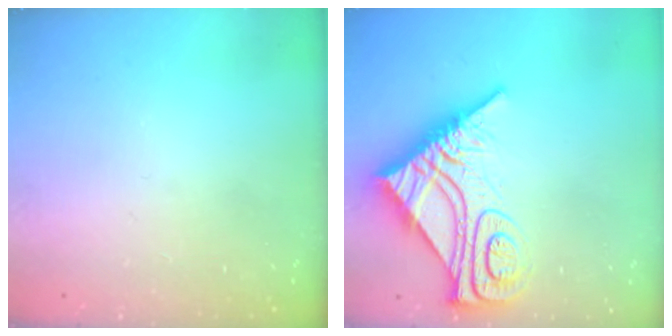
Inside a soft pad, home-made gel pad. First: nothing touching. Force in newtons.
{"total": 15.3, "press": 15.3, "slide": 1.3}